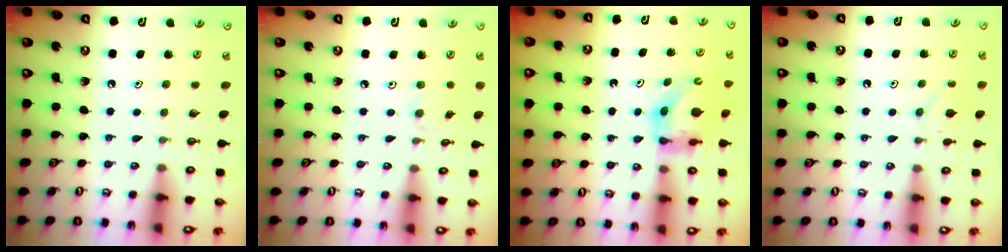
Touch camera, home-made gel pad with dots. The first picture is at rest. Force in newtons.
{"total": 1.6, "press": 1.5, "slide": 0.4}
{"total": 6.1, "press": 6.0, "slide": 0.7}
{"total": 2.9, "press": 2.8, "slide": 0.6}